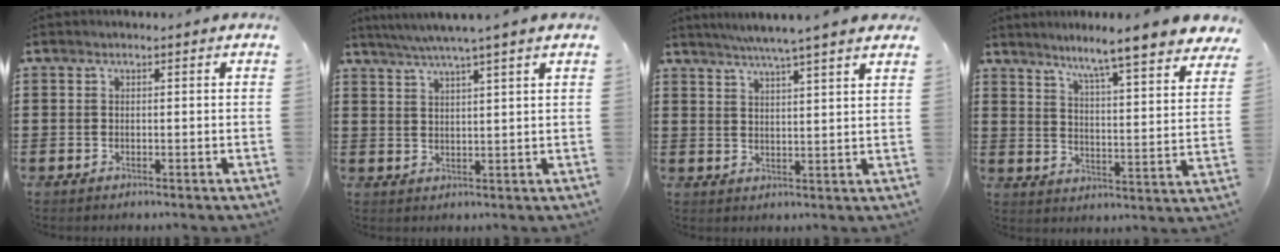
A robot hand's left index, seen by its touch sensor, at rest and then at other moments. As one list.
[{"total": 4.1, "force": [3.3, -0.7, 2.3], "torque": [-0.053, -0.013, 0.057]}, {"total": 4.8, "force": [4.2, -0.9, 2.2], "torque": [-0.055, -0.017, 0.073]}, {"total": 7.0, "force": [6.1, -1.1, 3.2], "torque": [-0.079, -0.050, 0.095]}]